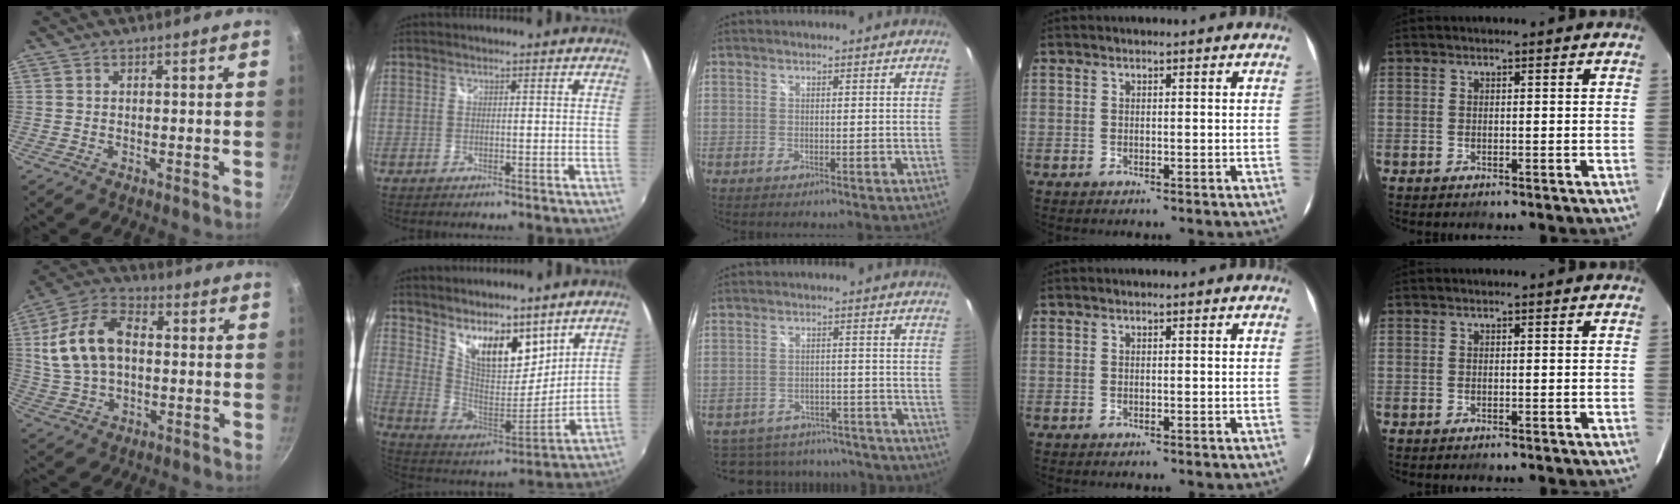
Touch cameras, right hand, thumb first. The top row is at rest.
{"thumb": {"total": 15.4, "force": [1.6, 9.9, 11.6], "torque": [-0.209, 0.027, 0.022]}, "index": {"total": 14.9, "force": [10.3, 6.4, 8.7], "torque": [-0.148, -0.002, 0.190]}, "middle": {"total": 19.1, "force": [-16.2, 8.2, 5.8], "torque": [-0.132, 0.031, -0.198]}}